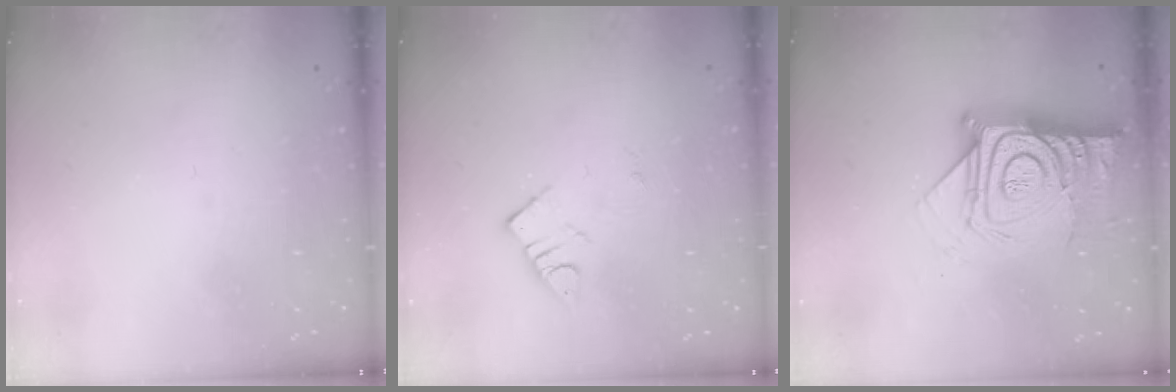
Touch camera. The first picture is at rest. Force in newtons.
{"total": 2.8, "press": 2.7, "slide": 0.3}
{"total": 18.4, "press": 18.4, "slide": 1.5}